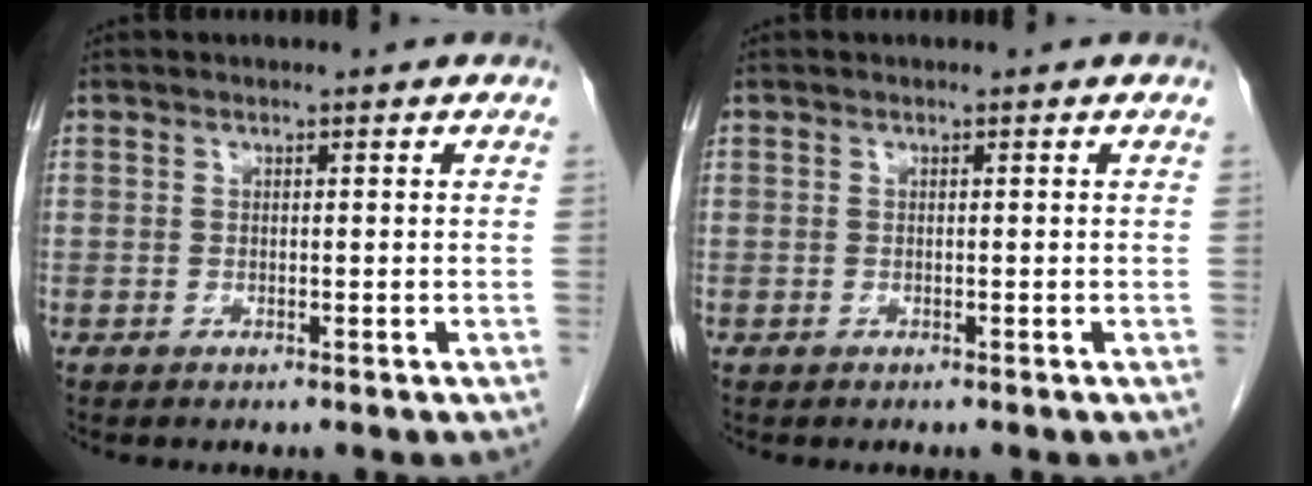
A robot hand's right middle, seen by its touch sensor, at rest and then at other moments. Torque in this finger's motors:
{"motor_torque": [-0.26, -0.29, 0.00, 0.01]}